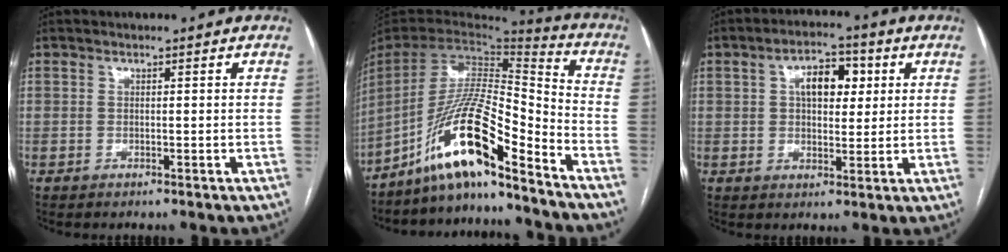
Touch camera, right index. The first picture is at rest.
{"total": 15.8, "force": [-11.4, 1.1, 10.8], "torque": [-0.202, 0.014, -0.208]}
{"total": 7.2, "force": [2.1, 3.8, 5.8], "torque": [-0.093, 0.019, 0.034]}